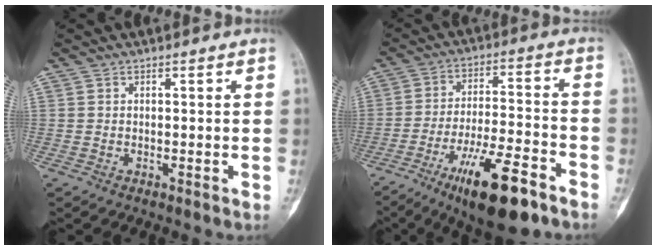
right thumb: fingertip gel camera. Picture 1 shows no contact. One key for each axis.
{"total": 16.0, "fx": -9.5, "fy": 4.4, "fz": 12.1, "tx": -0.202, "ty": 0.052, "tz": -0.153}